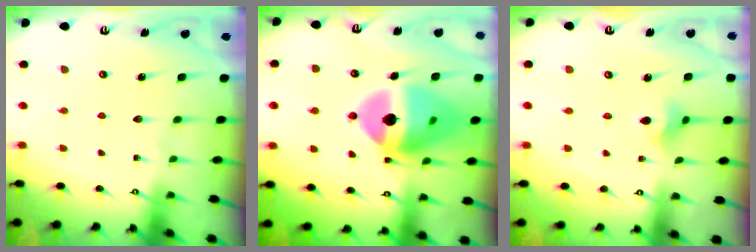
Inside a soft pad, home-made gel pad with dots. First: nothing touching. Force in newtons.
{"total": 18.2, "press": 18.0, "slide": 2.0}
{"total": 3.3, "press": 3.2, "slide": 0.5}